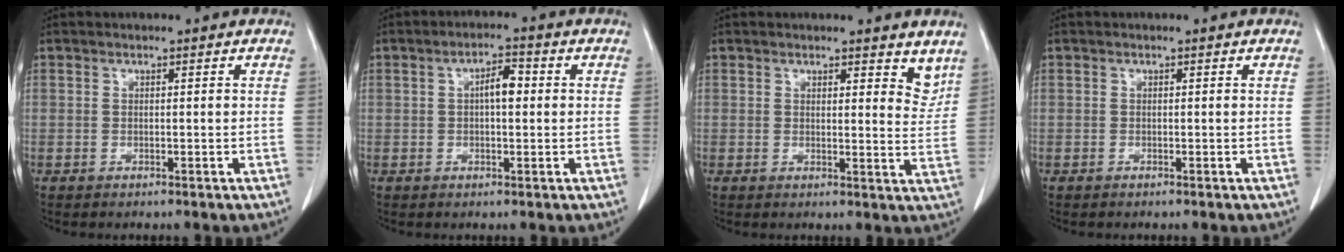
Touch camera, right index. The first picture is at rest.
{"total": 3.8, "force": [0.4, 1.3, 3.6], "torque": [-0.061, 0.010, 0.004]}
{"total": 4.1, "force": [3.3, 1.2, 2.2], "torque": [-0.017, -0.024, 0.031]}
{"total": 0.0}